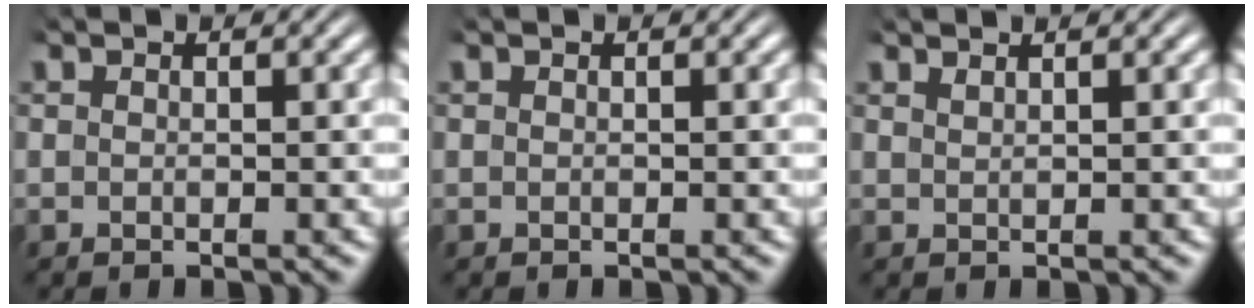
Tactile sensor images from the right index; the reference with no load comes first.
{"total": 0.0}
{"total": 1.3, "force": [1.0, -0.9, -0.1], "torque": [0.008, -0.001, 0.023]}